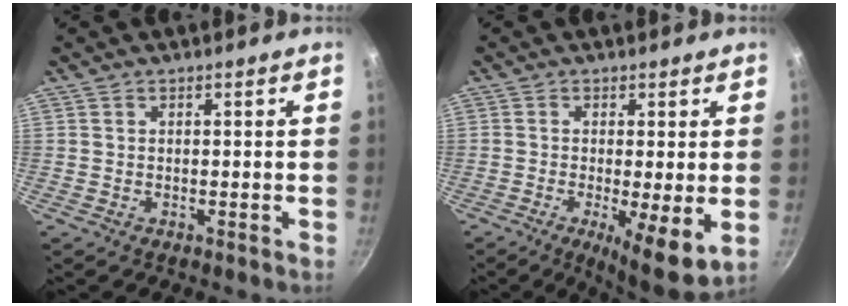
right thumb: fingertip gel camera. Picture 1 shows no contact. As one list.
[{"total": 9.2, "force": [-1.7, 1.9, 8.8], "torque": [-0.133, -0.016, -0.019]}]